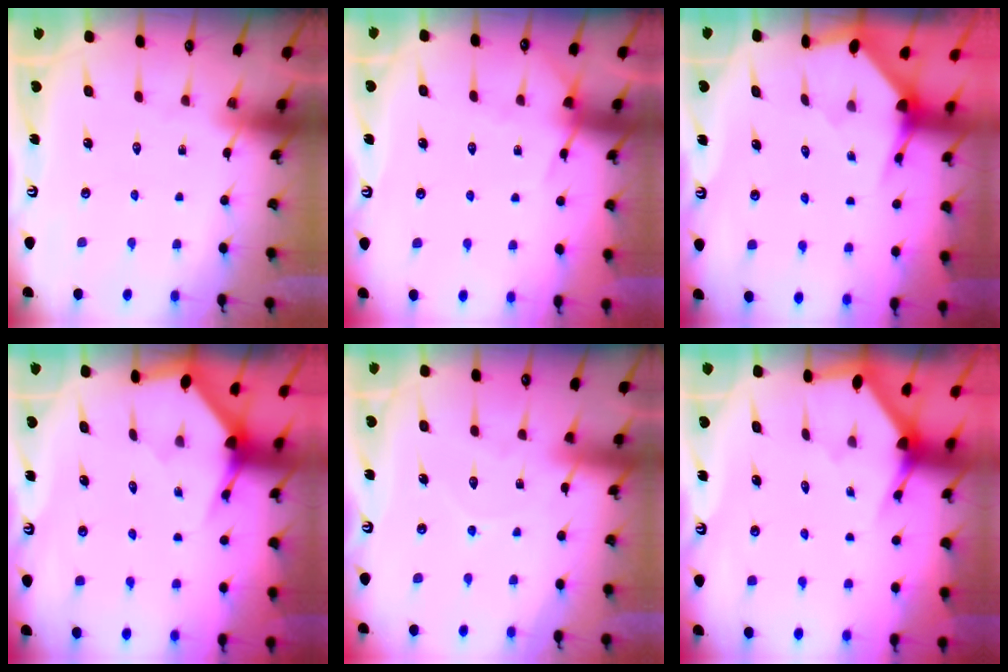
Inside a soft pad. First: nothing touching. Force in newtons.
{"total": 5.0, "press": 5.0, "slide": 0.7}
{"total": 3.1, "press": 3.1, "slide": 0.1}
{"total": 3.4, "press": 3.4, "slide": 0.3}
{"total": 6.3, "press": 6.3, "slide": 0.4}
{"total": 2.9, "press": 2.9, "slide": 0.2}